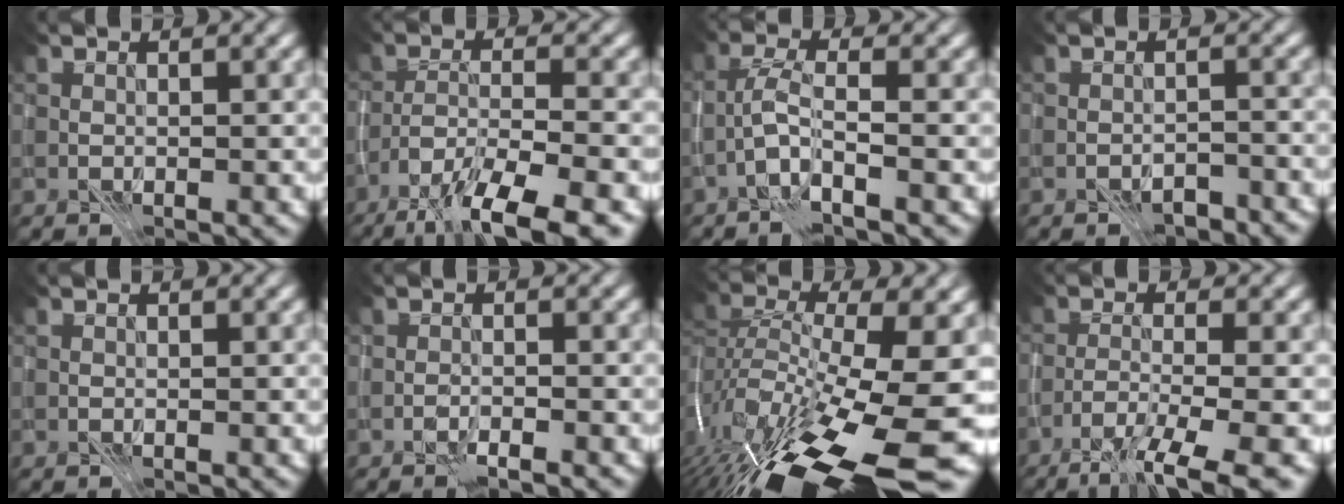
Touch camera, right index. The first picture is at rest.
{"total": 10.0, "force": [-6.8, 2.9, 6.7], "torque": [-0.110, -0.017, -0.104]}
{"total": 2.9, "force": [-1.4, 0.5, 2.5], "torque": [-0.053, 0.008, -0.037]}
{"total": 3.3, "force": [-2.8, 1.2, 1.4], "torque": [-0.024, 0.006, -0.036]}
{"total": 0.0}
{"total": 1.1, "force": [-0.9, 0.1, 0.5], "torque": [-0.007, 0.005, -0.018]}
{"total": 14.7, "force": [-6.4, 4.9, 12.2], "torque": [-0.242, -0.008, -0.102]}
{"total": 6.8, "force": [-4.2, 1.4, 5.2], "torque": [-0.080, 0.002, -0.071]}